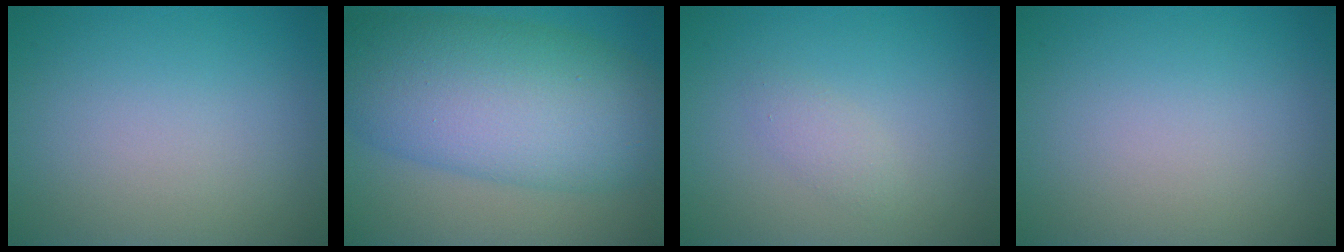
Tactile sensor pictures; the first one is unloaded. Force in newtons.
{"total": 11.8, "press": 11.8, "slide": 0.1}
{"total": 1.2, "press": 1.2, "slide": 0.0}
{"total": 0.0}